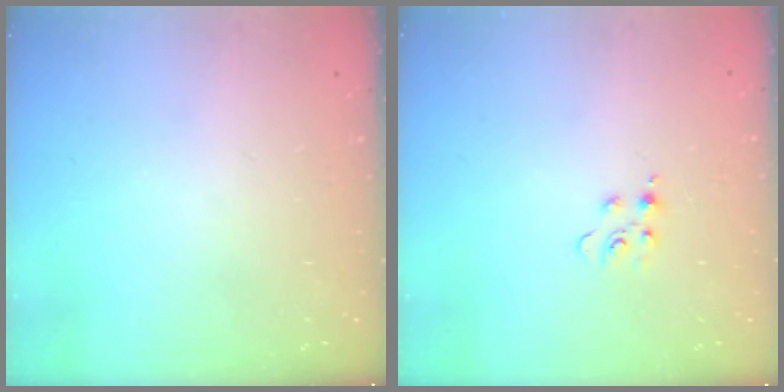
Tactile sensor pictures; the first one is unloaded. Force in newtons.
{"total": 4.3, "press": 4.3, "slide": 0.5}